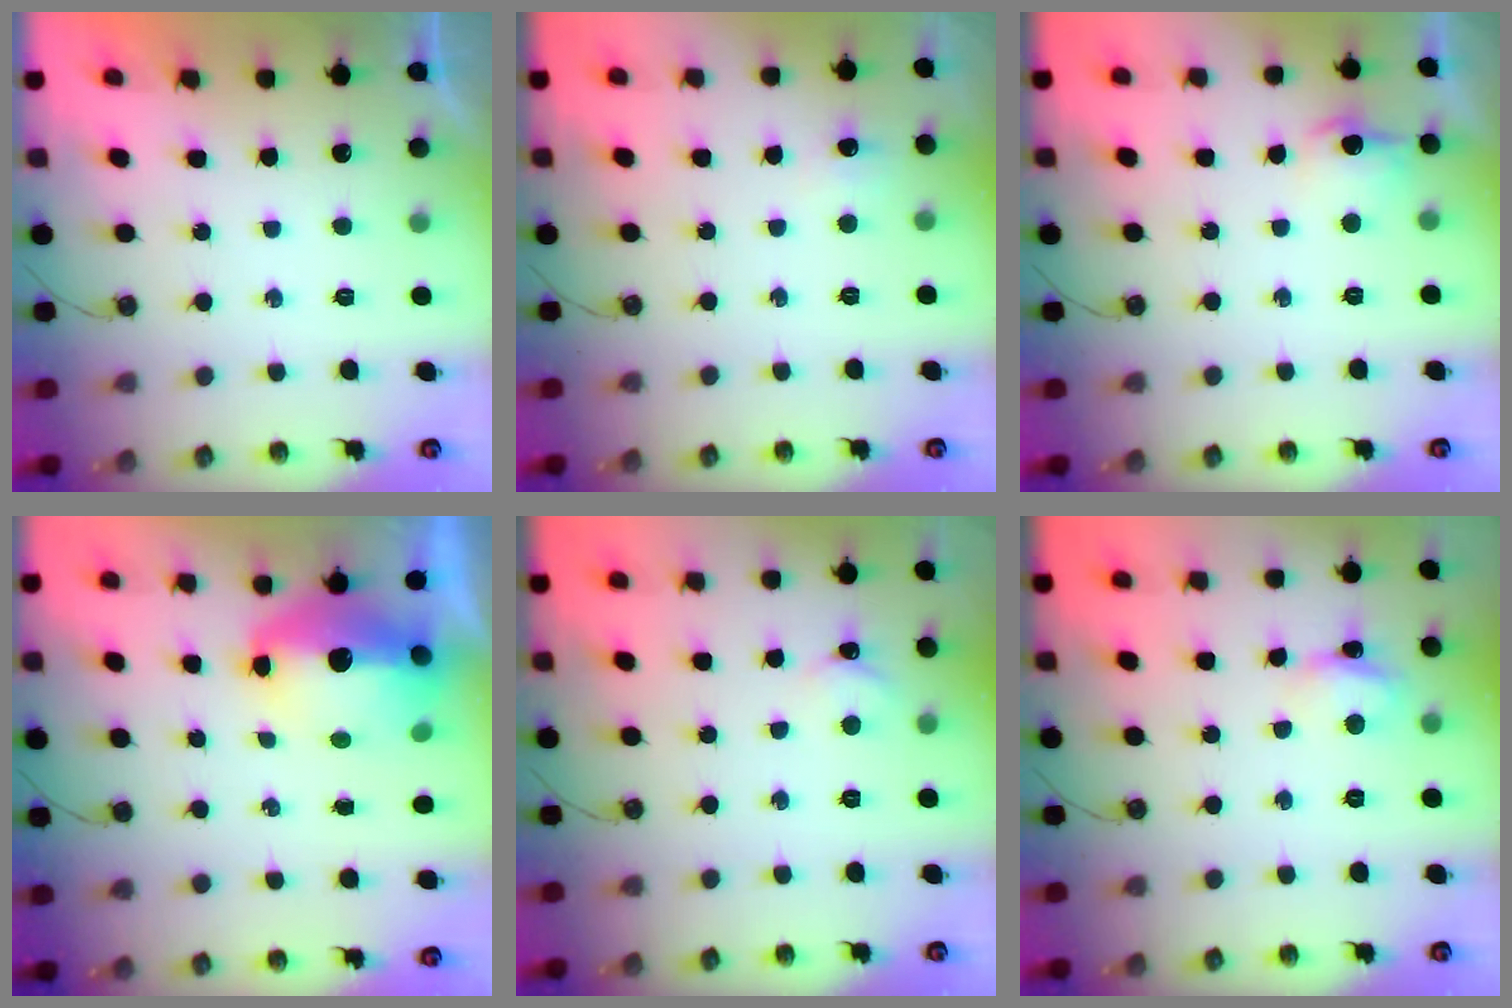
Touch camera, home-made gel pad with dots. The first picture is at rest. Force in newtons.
{"total": 5.1, "press": 5.0, "slide": 0.7}
{"total": 8.4, "press": 8.3, "slide": 0.8}
{"total": 13.7, "press": 13.6, "slide": 1.7}
{"total": 1.7, "press": 1.7, "slide": 0.2}
{"total": 4.6, "press": 4.6, "slide": 0.4}